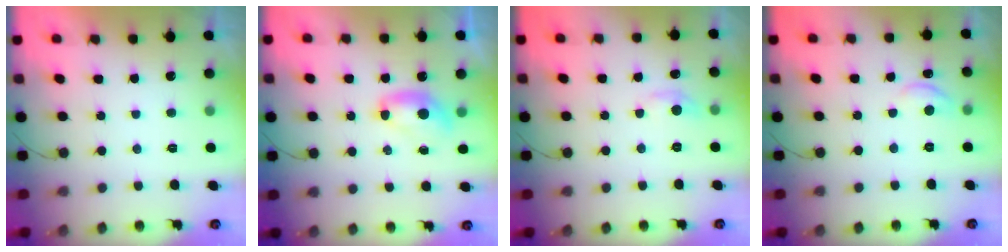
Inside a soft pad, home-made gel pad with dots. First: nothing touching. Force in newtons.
{"total": 6.9, "press": 6.9, "slide": 0.4}
{"total": 4.8, "press": 4.8, "slide": 0.7}
{"total": 6.6, "press": 6.6, "slide": 0.6}